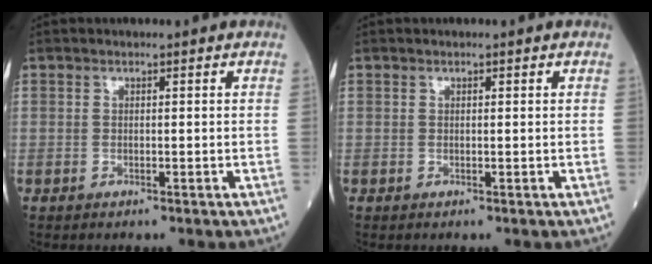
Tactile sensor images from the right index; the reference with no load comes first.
{"total": 0.0}